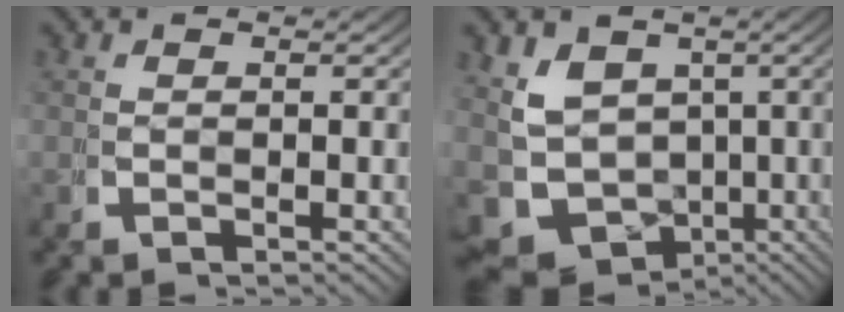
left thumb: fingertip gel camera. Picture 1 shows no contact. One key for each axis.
{"total": 10.7, "fx": -2.5, "fy": 8.6, "fz": 5.9, "tx": -0.138, "ty": -0.065, "tz": -0.019}